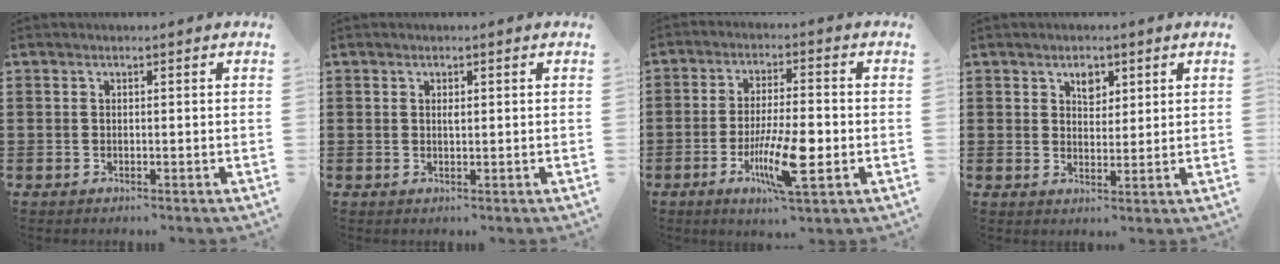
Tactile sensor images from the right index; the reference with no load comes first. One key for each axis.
{"total": 0.8, "fx": 0.2, "fy": 0.3, "fz": 0.7, "tx": -0.016, "ty": 0.000, "tz": 0.004}
{"total": 9.9, "fx": -2.9, "fy": 2.3, "fz": 9.2, "tx": -0.181, "ty": -0.012, "tz": -0.051}
{"total": 3.1, "fx": 1.9, "fy": 1.9, "fz": 1.5, "tx": -0.021, "ty": -0.001, "tz": 0.031}